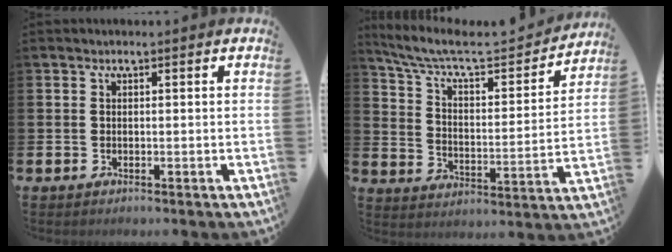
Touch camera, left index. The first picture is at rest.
{"total": 7.6, "force": [6.4, 1.9, 3.6], "torque": [-0.103, -0.043, 0.103]}